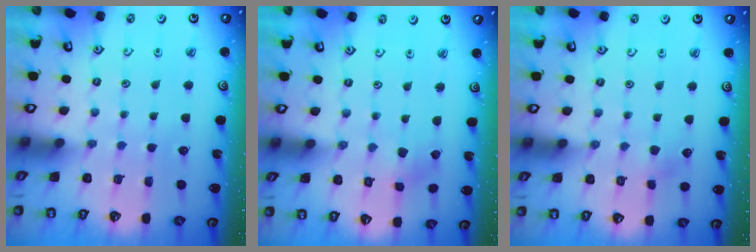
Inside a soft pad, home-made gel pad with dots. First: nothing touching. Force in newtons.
{"total": 1.5, "press": 1.5, "slide": 0.1}
{"total": 1.8, "press": 1.7, "slide": 0.2}